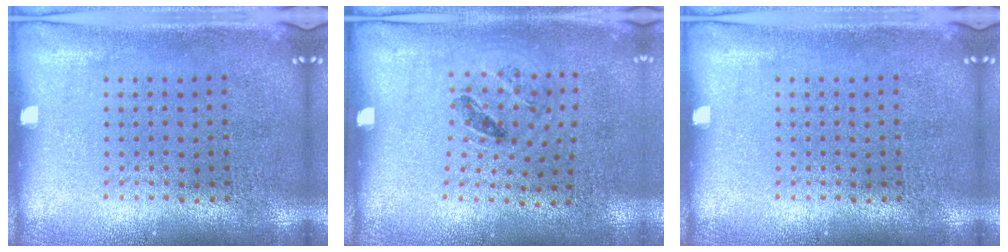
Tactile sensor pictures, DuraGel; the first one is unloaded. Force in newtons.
{"total": 1.2, "press": 0.8, "slide": 1.0}
{"total": 0.0}